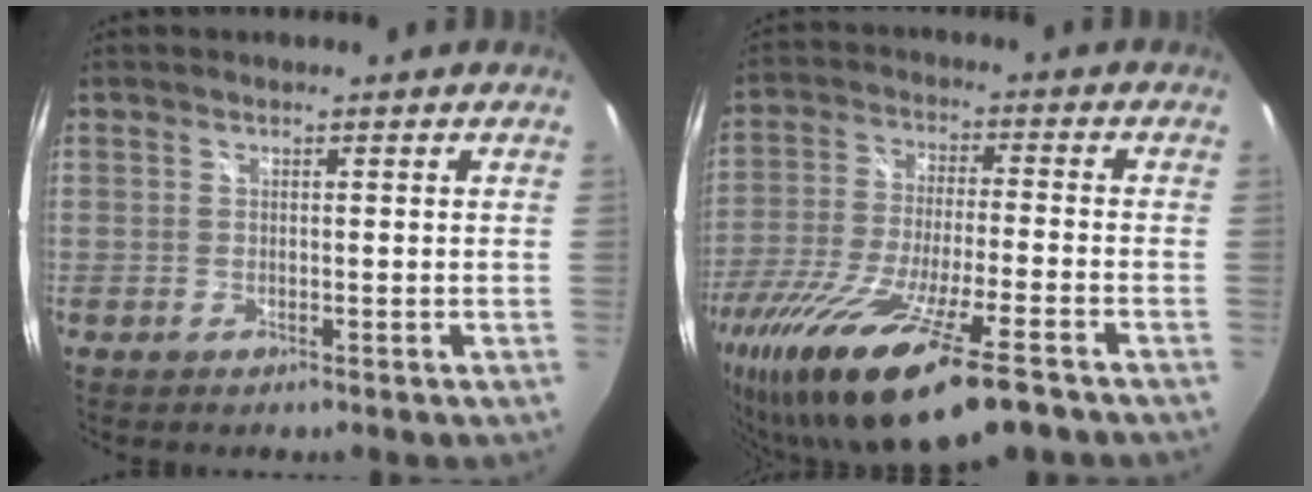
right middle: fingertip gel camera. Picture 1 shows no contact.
{"total": 21.0, "force": [-15.0, 3.1, 14.3], "torque": [-0.290, -0.065, -0.265]}